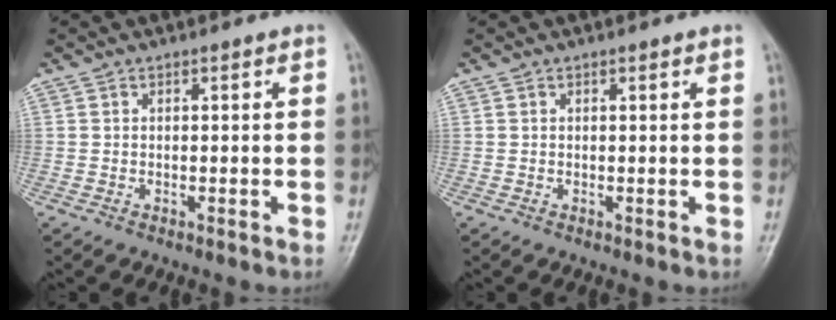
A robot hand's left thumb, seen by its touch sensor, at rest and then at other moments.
{"total": 0.6, "force": [0.5, 0.1, 0.4], "torque": [-0.006, 0.000, 0.005]}